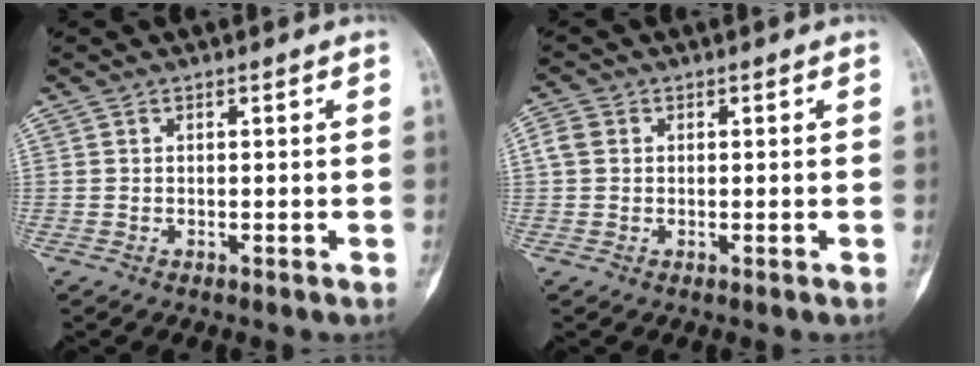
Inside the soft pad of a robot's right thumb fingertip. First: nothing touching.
{"total": 2.4, "force": [0.3, 2.0, 1.2], "torque": [-0.027, 0.007, 0.004]}